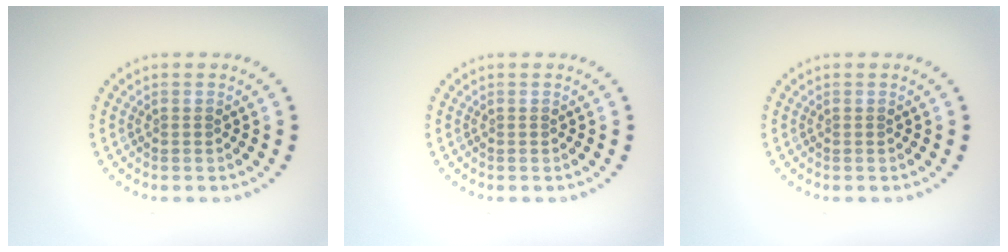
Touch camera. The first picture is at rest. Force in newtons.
{"total": 0.0}
{"total": 0.0}